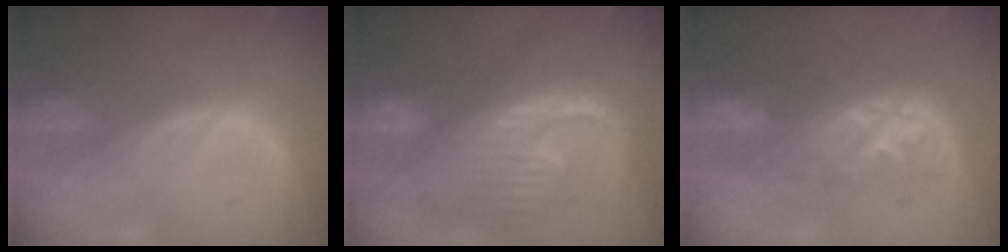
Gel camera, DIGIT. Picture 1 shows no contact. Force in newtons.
{"total": 12.6, "press": 10.8, "slide": 6.5}
{"total": 8.6, "press": 8.6, "slide": 0.5}